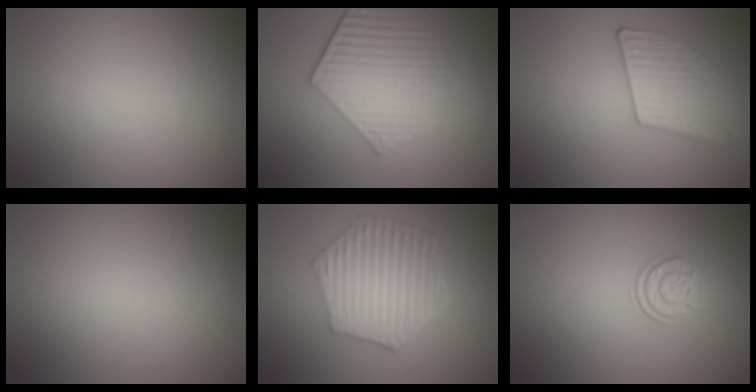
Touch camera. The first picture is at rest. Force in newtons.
{"total": 5.6, "press": 4.3, "slide": 3.6}
{"total": 2.9, "press": 2.9, "slide": 0.6}
{"total": 0.0}
{"total": 6.3, "press": 4.9, "slide": 3.9}
{"total": 2.1, "press": 1.7, "slide": 1.3}